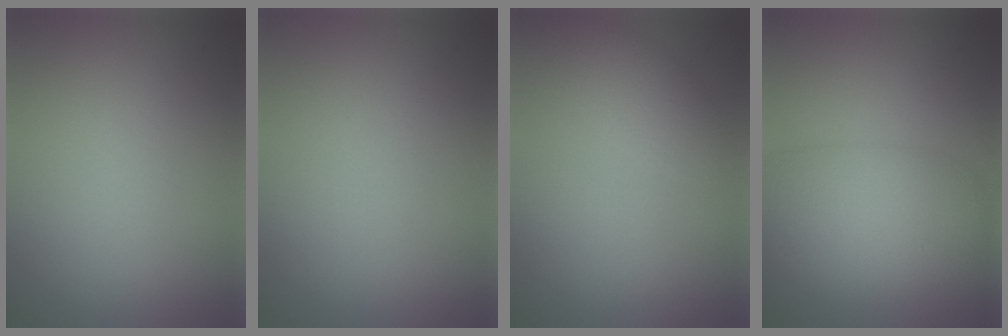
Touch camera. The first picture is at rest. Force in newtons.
{"total": 0.0}
{"total": 2.1, "press": 2.1, "slide": 0.0}
{"total": 6.8, "press": 6.8, "slide": 0.4}